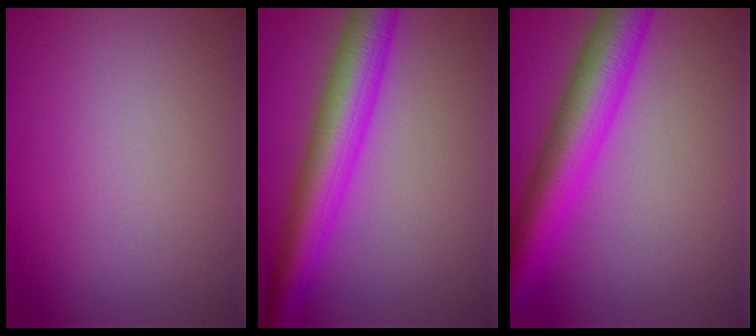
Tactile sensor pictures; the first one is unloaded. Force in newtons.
{"total": 7.1, "press": 7.1, "slide": 0.1}
{"total": 7.8, "press": 7.8, "slide": 0.1}